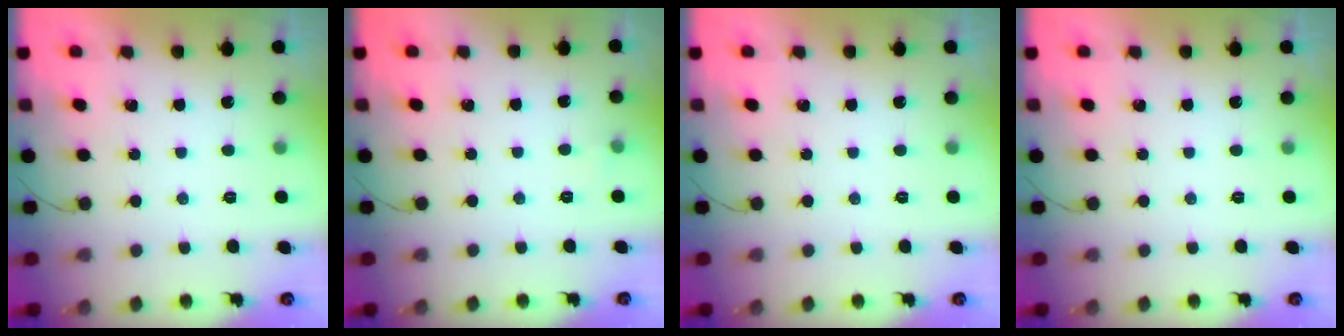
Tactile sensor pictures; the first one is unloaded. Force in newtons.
{"total": 2.5, "press": 2.4, "slide": 1.0}
{"total": 0.0}
{"total": 0.0}